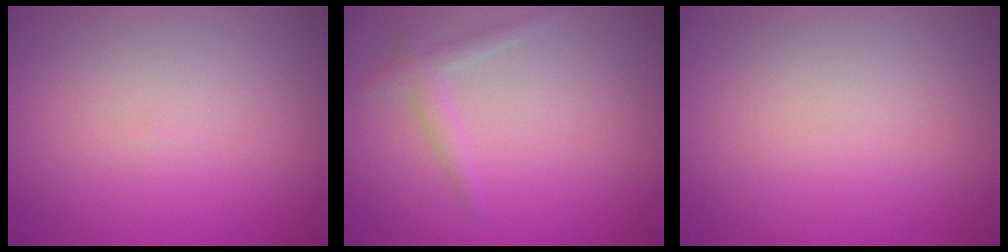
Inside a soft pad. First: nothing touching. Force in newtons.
{"total": 1.6, "press": 1.6, "slide": 0.1}
{"total": 0.0}